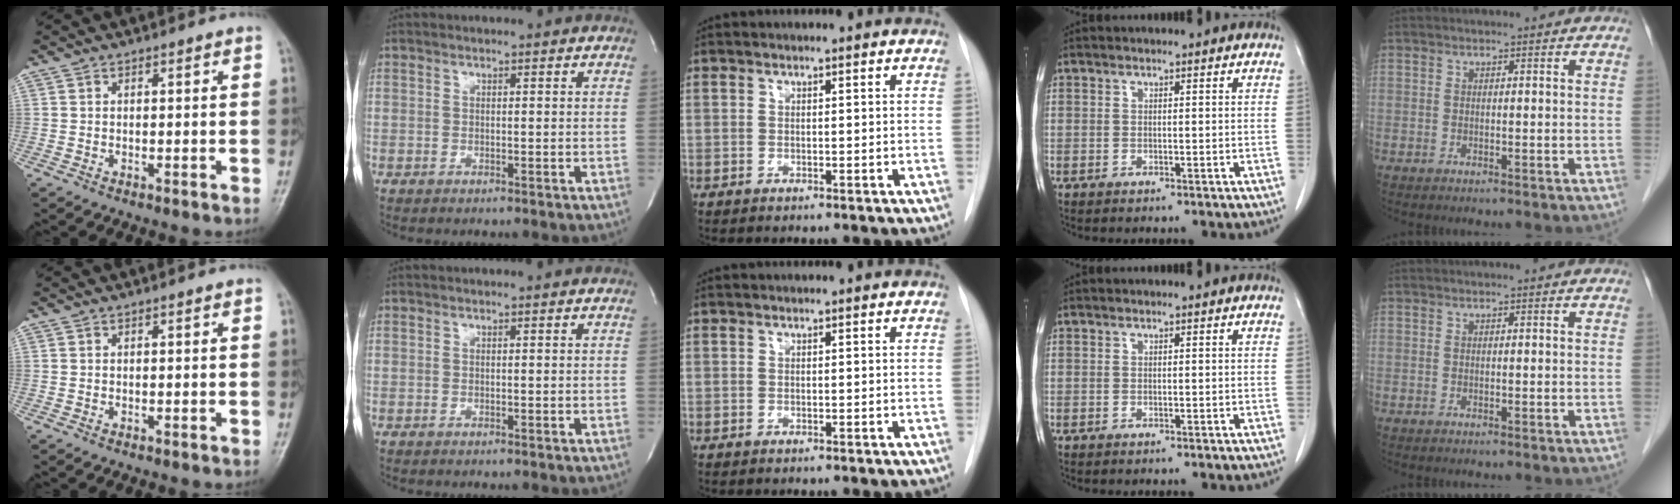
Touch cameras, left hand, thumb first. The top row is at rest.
{}